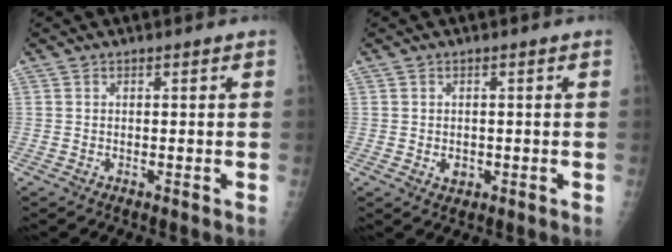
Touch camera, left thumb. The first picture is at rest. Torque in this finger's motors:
{"motor_torque": [-0.32, -0.02, 0.18, 0.00, 0.01]}